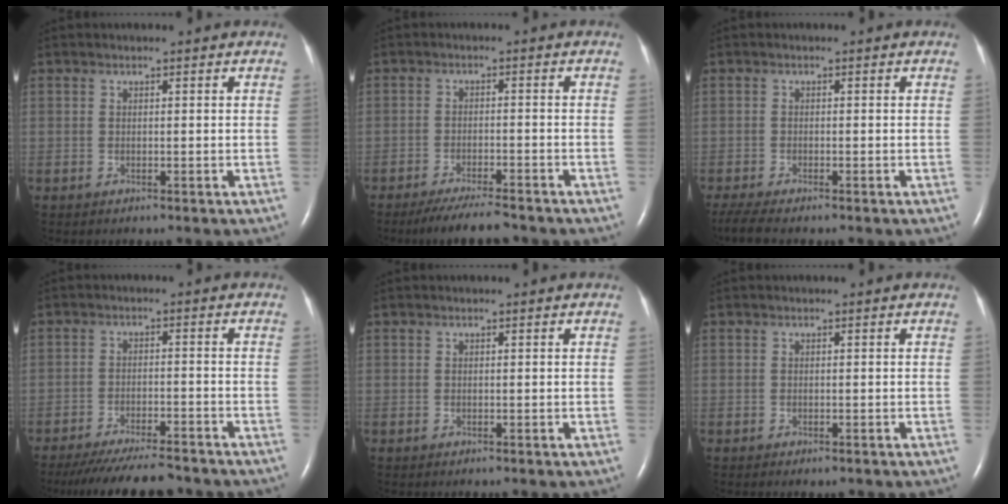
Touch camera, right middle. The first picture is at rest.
{"total": 7.2, "force": [-6.4, 0.6, 3.2], "torque": [-0.052, -0.018, -0.105]}
{"total": 4.1, "force": [-3.4, 0.3, 2.3], "torque": [-0.047, -0.012, -0.059]}
{"total": 13.2, "force": [-12.0, 1.7, 5.4], "torque": [-0.093, -0.022, -0.172]}
{"total": 0.0}
{"total": 0.6, "force": [-0.5, 0.2, 0.4], "torque": [-0.007, -0.002, -0.004]}